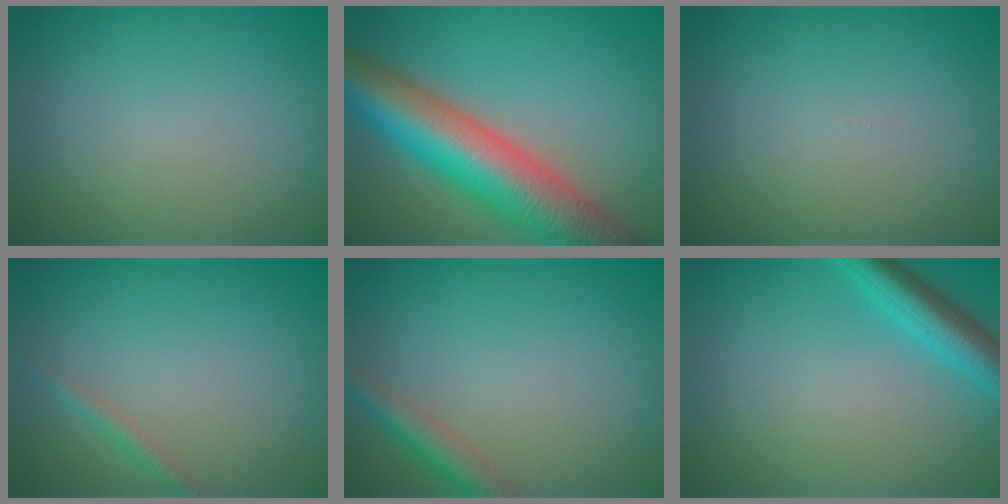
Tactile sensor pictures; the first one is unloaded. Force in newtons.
{"total": 12.1, "press": 12.1, "slide": 0.5}
{"total": 0.0}
{"total": 1.0, "press": 1.0, "slide": 0.0}
{"total": 2.3, "press": 2.3, "slide": 0.1}
{"total": 3.9, "press": 3.9, "slide": 0.2}